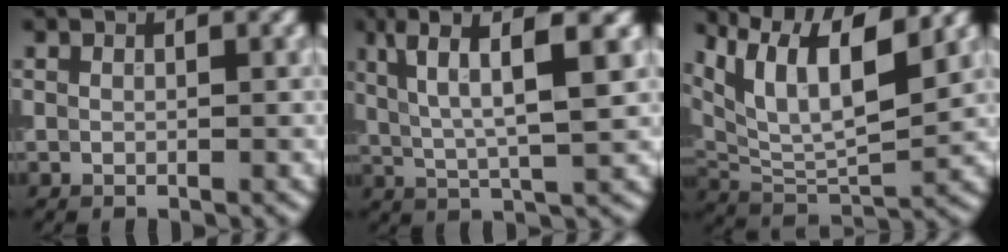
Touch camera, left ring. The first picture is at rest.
{"total": 7.5, "force": [2.9, 1.8, 6.7], "torque": [-0.118, 0.006, 0.053]}
{"total": 11.3, "force": [6.9, 3.8, 8.1], "torque": [-0.142, 0.012, 0.103]}